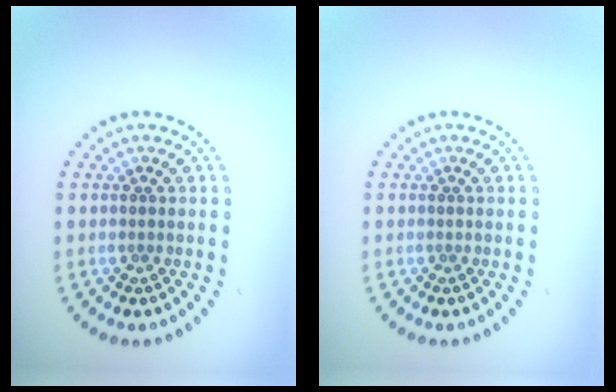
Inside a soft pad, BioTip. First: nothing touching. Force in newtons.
{"total": 0.0}